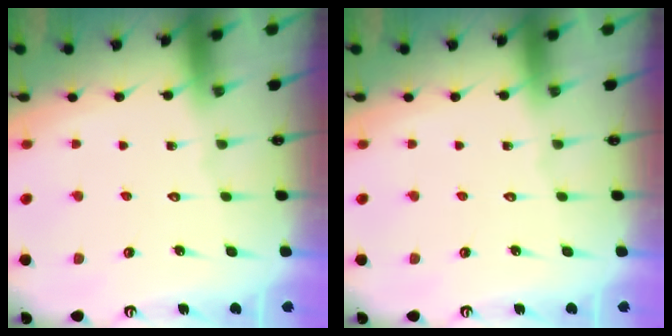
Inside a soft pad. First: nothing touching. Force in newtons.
{"total": 0.0}